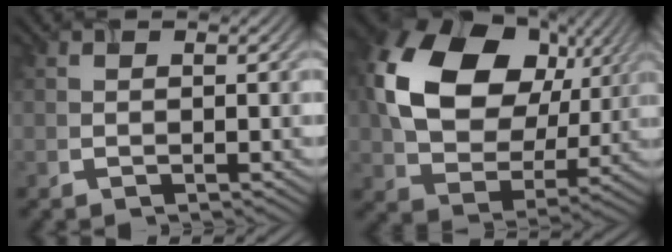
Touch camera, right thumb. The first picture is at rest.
{"total": 17.0, "force": [4.7, 12.3, 10.7], "torque": [-0.238, 0.019, 0.094]}